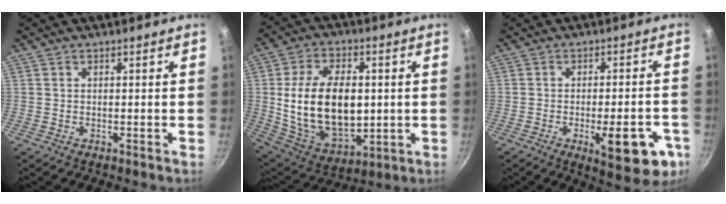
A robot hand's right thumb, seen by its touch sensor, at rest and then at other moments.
{"total": 20.7, "force": [0.7, 12.7, 16.3], "torque": [-0.274, -0.010, 0.028]}
{"total": 15.0, "force": [-4.5, 5.2, 13.3], "torque": [-0.144, -0.002, -0.051]}